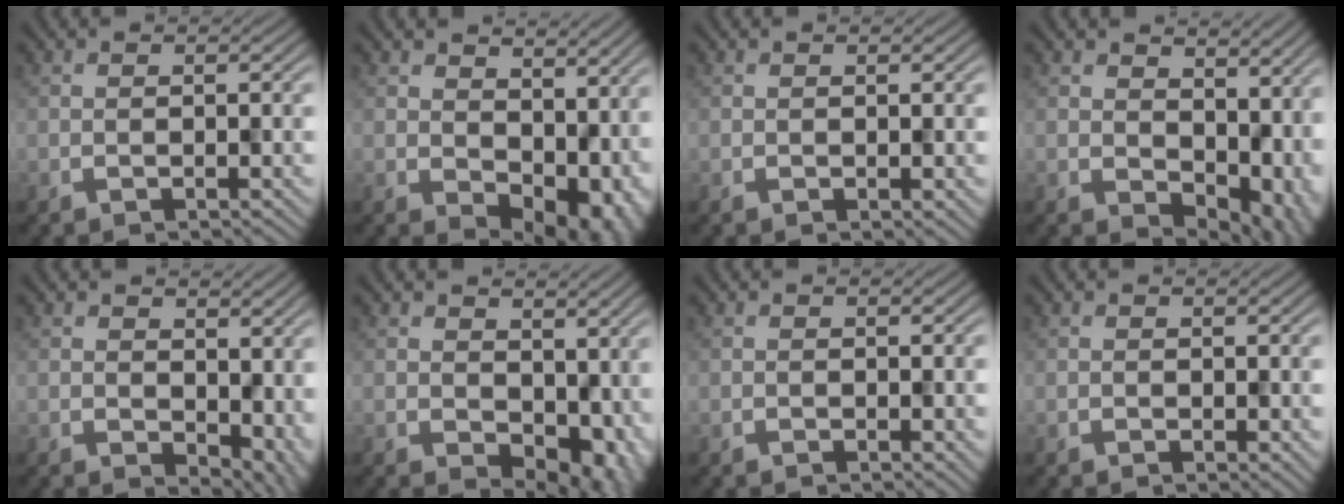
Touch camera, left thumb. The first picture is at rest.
{"total": 8.7, "force": [0.7, 5.9, 6.3], "torque": [-0.085, -0.031, 0.026]}
{"total": 0.6, "force": [0.0, 0.3, 0.6], "torque": [-0.010, -0.002, 0.000]}
{"total": 9.3, "force": [0.7, 6.6, 6.6], "torque": [-0.084, -0.039, 0.037]}
{"total": 5.2, "force": [-0.5, 3.5, 3.8], "torque": [-0.050, -0.026, 0.008]}
{"total": 6.8, "force": [-0.2, 4.7, 4.9], "torque": [-0.061, -0.029, 0.009]}
{"total": 0.8, "force": [-0.1, 0.4, 0.7], "torque": [-0.012, -0.001, -0.001]}
{"total": 0.9, "force": [0.0, 0.5, 0.8], "torque": [-0.013, -0.004, 0.003]}